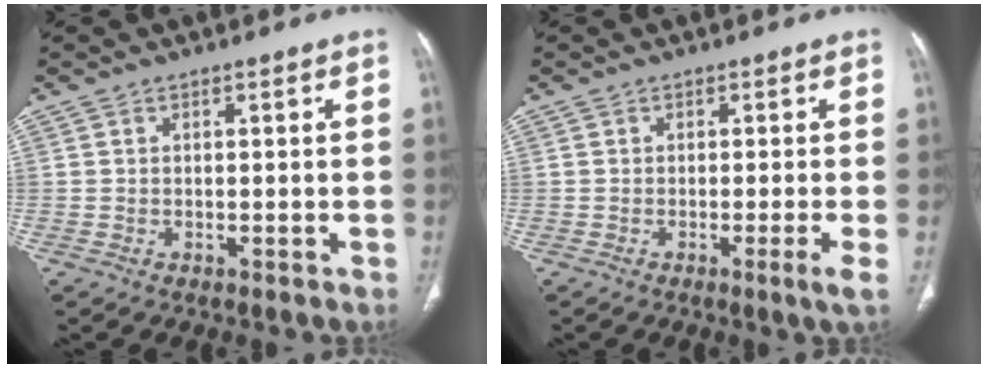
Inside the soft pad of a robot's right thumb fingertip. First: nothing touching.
{"total": 2.2, "force": [-0.7, -0.4, 2.0], "torque": [-0.041, -0.008, -0.013]}